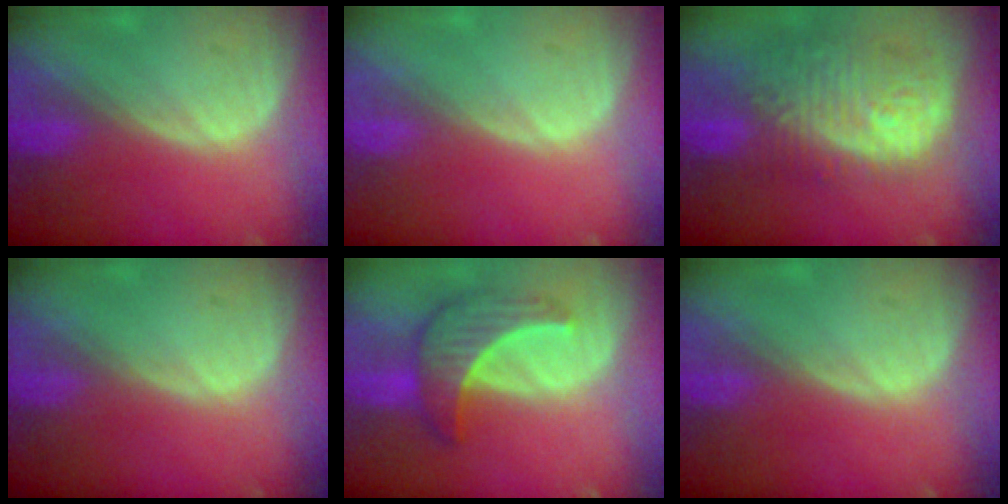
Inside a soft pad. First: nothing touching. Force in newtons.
{"total": 0.0}
{"total": 12.0, "press": 10.7, "slide": 5.5}
{"total": 0.0}
{"total": 6.7, "press": 6.7, "slide": 0.7}
{"total": 0.0}